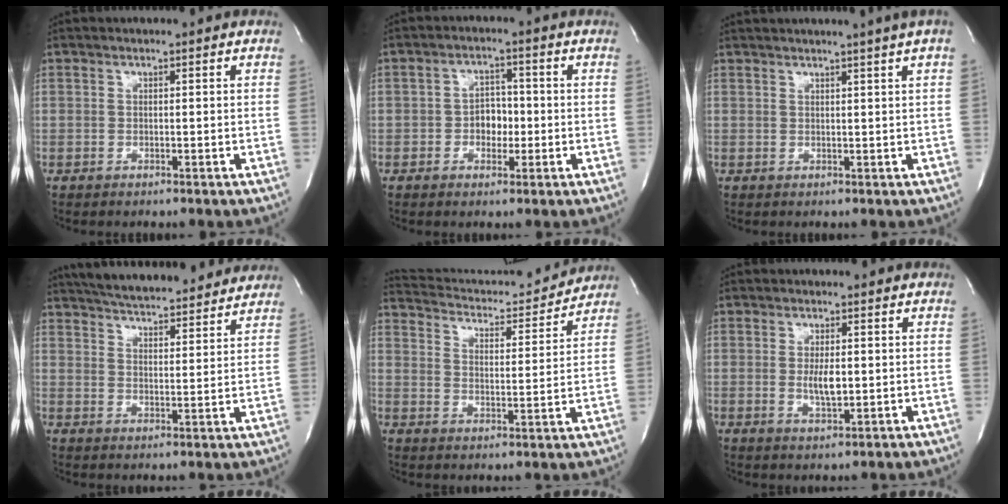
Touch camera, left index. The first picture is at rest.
{"total": 3.9, "force": [-1.0, 2.7, 2.5], "torque": [-0.036, 0.003, -0.019]}
{"total": 4.1, "force": [3.2, -1.4, 2.2], "torque": [-0.029, 0.002, 0.041]}
{"total": 19.4, "force": [17.9, 3.2, 7.0], "torque": [-0.114, 0.014, 0.245]}
{"total": 14.6, "force": [14.1, 2.0, 3.1], "torque": [-0.049, -0.010, 0.199]}
{"total": 3.3, "force": [-0.1, 1.1, 3.1], "torque": [-0.057, -0.009, 0.002]}